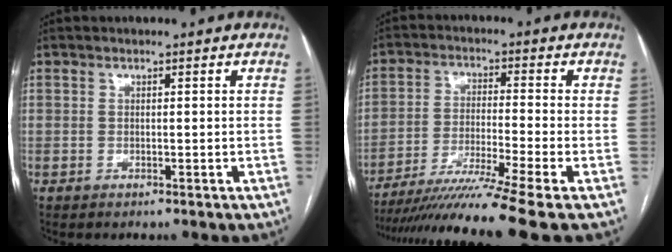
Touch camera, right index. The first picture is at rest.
{"total": 13.2, "force": [-10.6, -3.3, 7.1], "torque": [-0.119, -0.031, -0.176]}